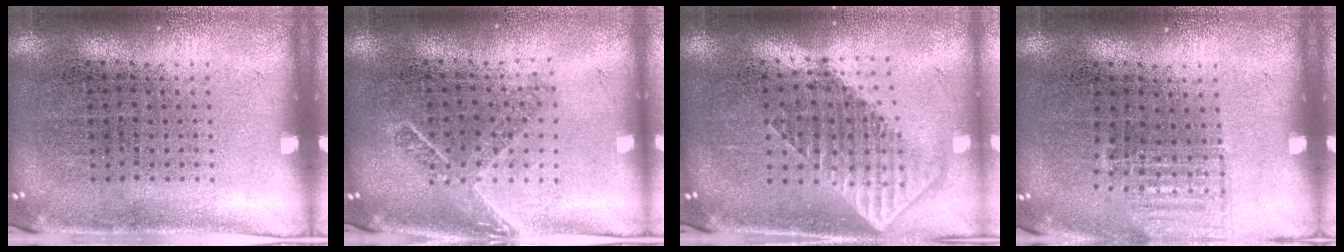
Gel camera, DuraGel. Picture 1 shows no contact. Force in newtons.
{"total": 1.7, "press": 1.3, "slide": 1.1}
{"total": 1.9, "press": 1.5, "slide": 1.1}
{"total": 0.9, "press": 0.9, "slide": 0.1}